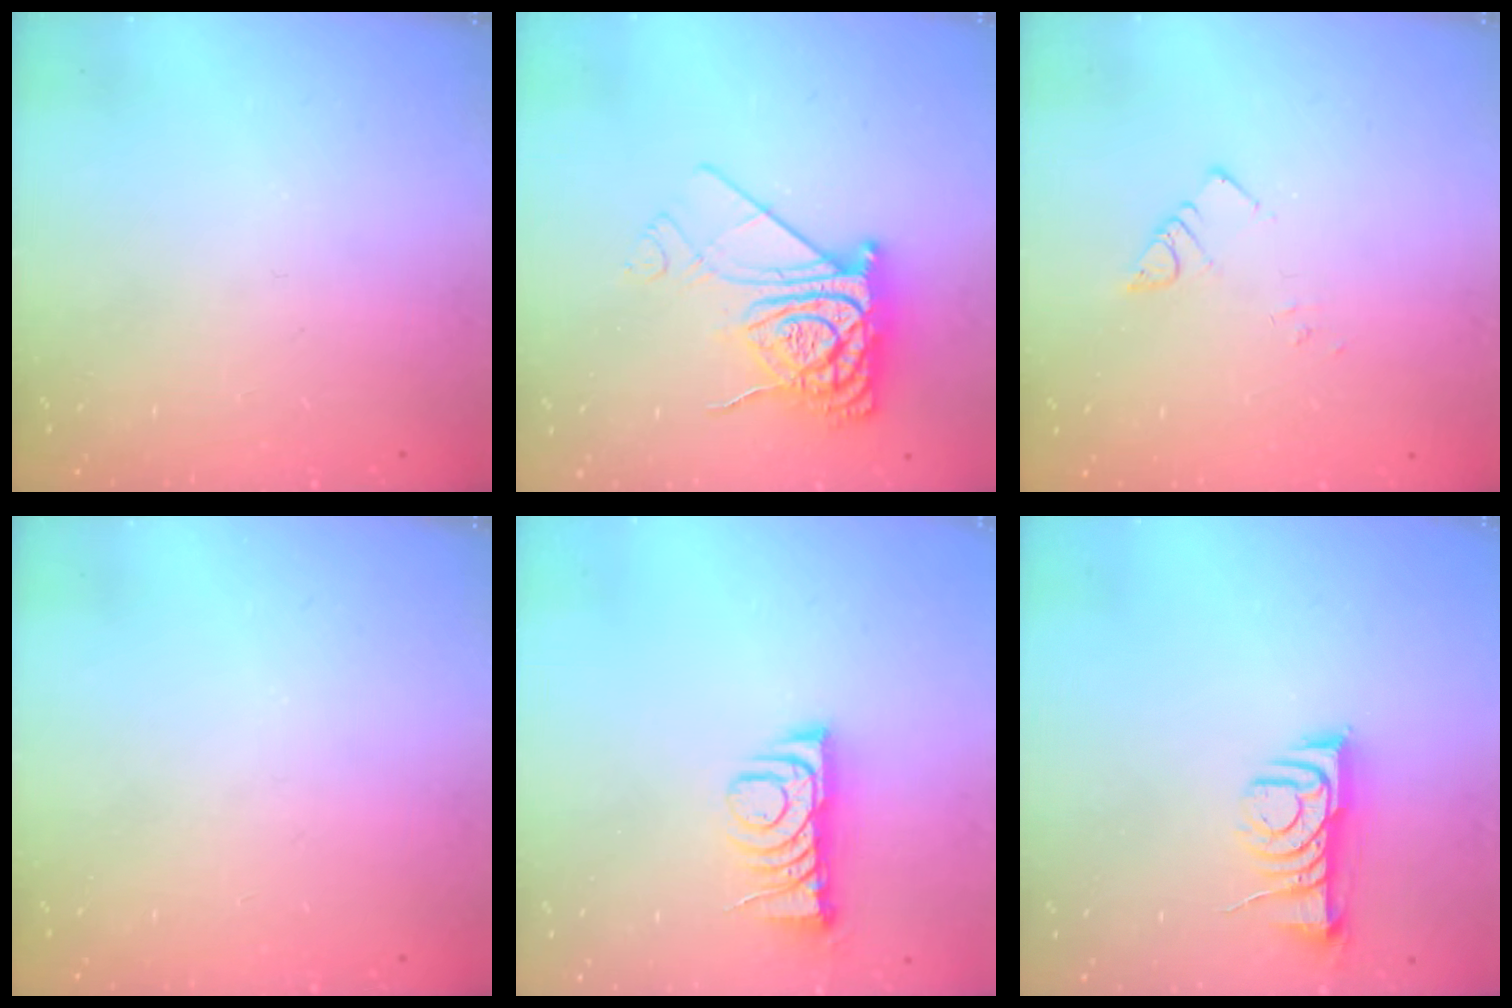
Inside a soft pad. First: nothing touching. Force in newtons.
{"total": 12.3, "press": 12.3, "slide": 1.0}
{"total": 2.5, "press": 2.5, "slide": 0.3}
{"total": 0.0}
{"total": 7.0, "press": 7.0, "slide": 0.7}
{"total": 8.3, "press": 8.2, "slide": 0.9}